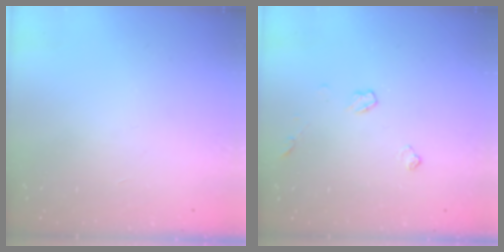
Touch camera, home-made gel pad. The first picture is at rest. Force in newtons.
{"total": 5.5, "press": 5.4, "slide": 0.7}